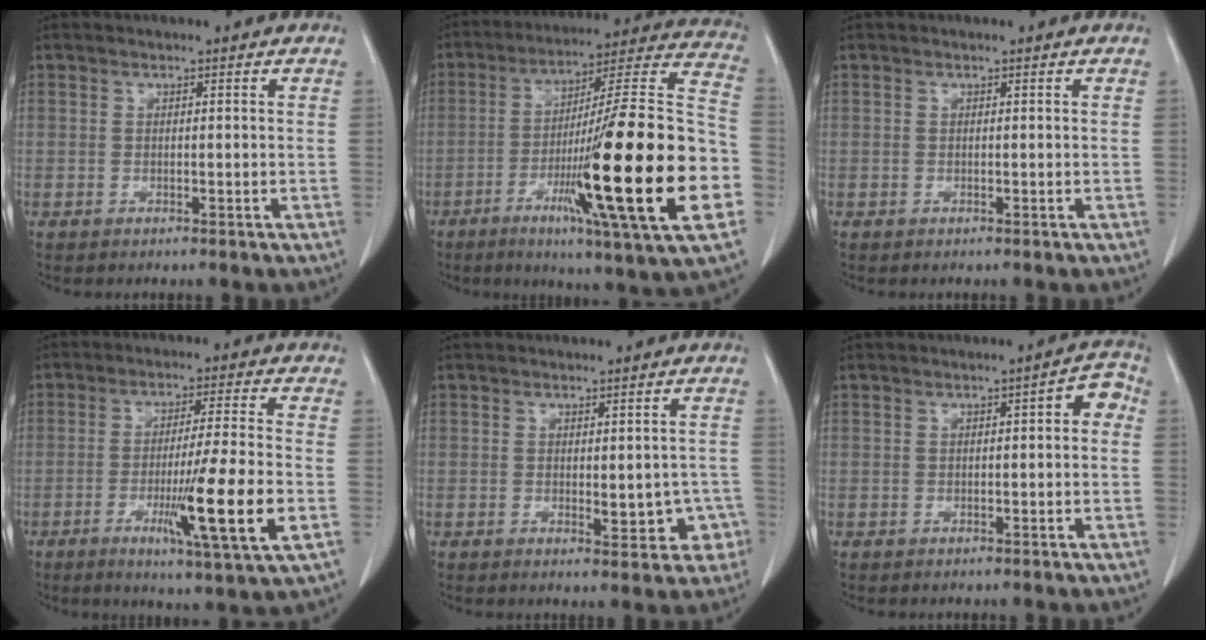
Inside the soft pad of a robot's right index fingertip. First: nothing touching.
{"total": 29.4, "force": [-7.6, 0.4, 28.4], "torque": [-0.388, -0.024, -0.135]}
{"total": 0.0}
{"total": 13.2, "force": [-3.9, -1.0, 12.5], "torque": [-0.211, -0.029, -0.068]}
{"total": 5.2, "force": [-1.3, 2.5, 4.4], "torque": [-0.038, 0.007, -0.008]}
{"total": 3.3, "force": [0.3, 1.0, 3.1], "torque": [-0.031, 0.016, -0.002]}